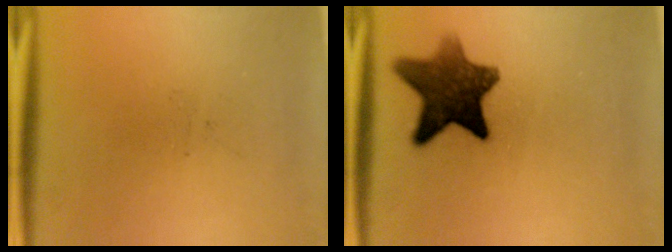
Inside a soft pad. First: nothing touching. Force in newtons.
{"total": 10.7}